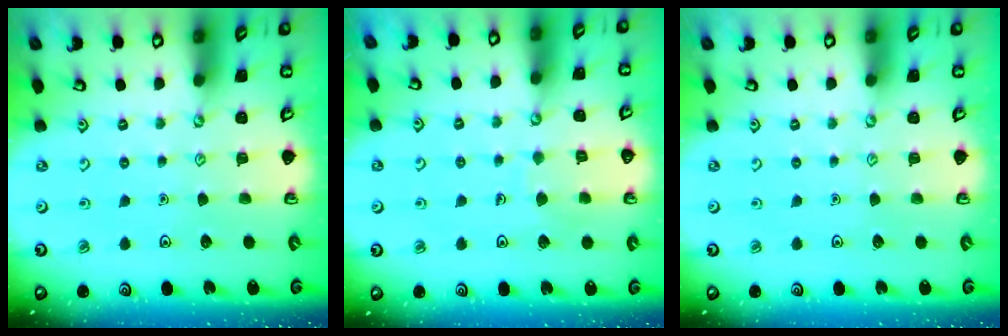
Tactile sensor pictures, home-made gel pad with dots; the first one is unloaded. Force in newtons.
{"total": 5.7, "press": 5.7, "slide": 0.2}
{"total": 0.0}